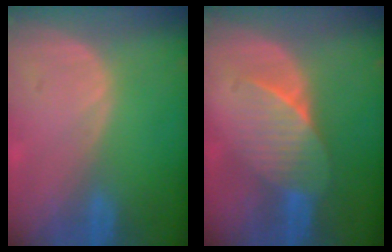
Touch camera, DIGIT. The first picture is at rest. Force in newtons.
{"total": 6.7, "press": 6.3, "slide": 2.2}